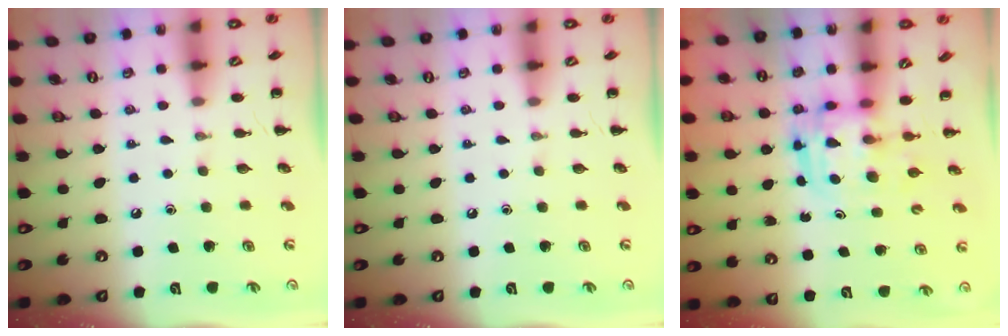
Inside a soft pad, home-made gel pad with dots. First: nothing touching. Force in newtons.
{"total": 0.0}
{"total": 3.0, "press": 3.0, "slide": 0.3}